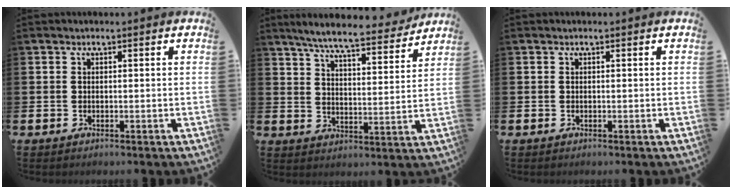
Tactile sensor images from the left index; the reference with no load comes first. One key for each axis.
{"total": 7.8, "fx": 7.2, "fy": 0.5, "fz": 2.8, "tx": -0.071, "ty": -0.047, "tz": 0.122}
{"total": 0.0}